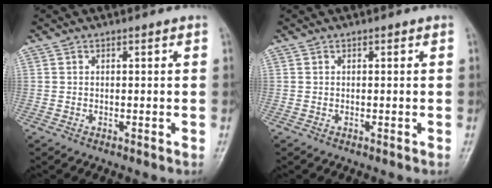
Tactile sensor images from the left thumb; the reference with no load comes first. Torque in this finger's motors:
{"motor_torque": [0.00, 0.00, -0.03, 0.02, 0.00]}